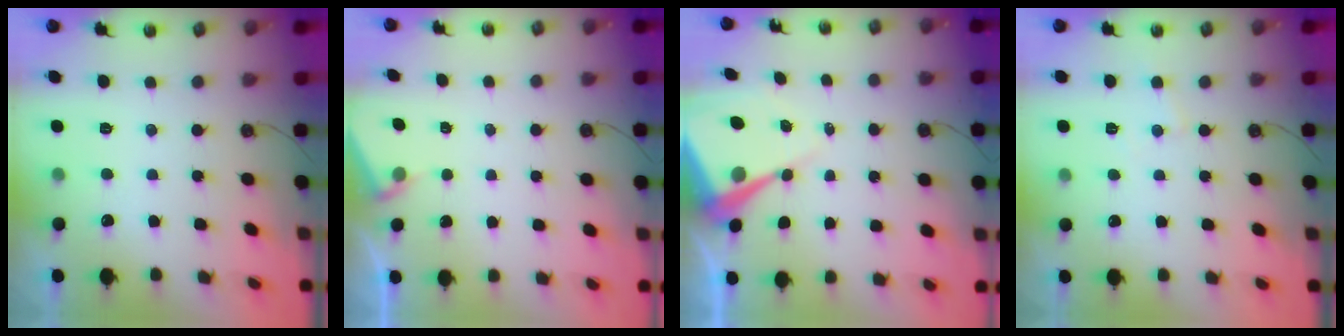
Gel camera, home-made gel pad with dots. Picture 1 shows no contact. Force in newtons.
{"total": 3.0, "press": 2.9, "slide": 0.4}
{"total": 10.9, "press": 10.8, "slide": 1.2}
{"total": 4.0, "press": 3.9, "slide": 0.6}